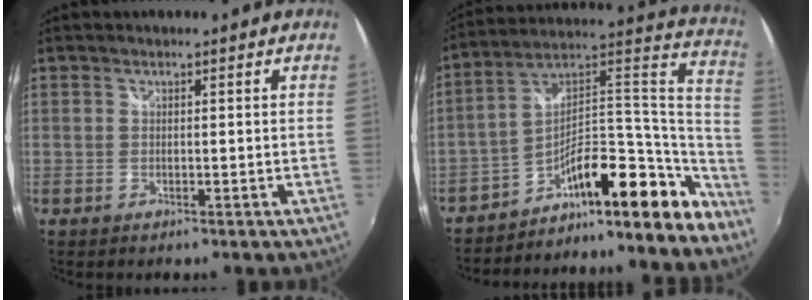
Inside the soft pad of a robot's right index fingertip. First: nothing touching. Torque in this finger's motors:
{"motor_torque": [0.73, -0.73, 0.72, 0.07]}